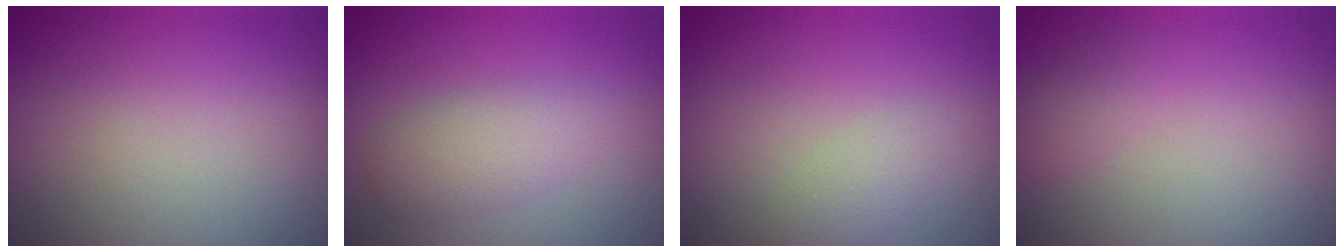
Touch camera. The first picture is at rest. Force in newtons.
{"total": 3.2, "press": 3.2, "slide": 0.0}
{"total": 1.8, "press": 1.8, "slide": 0.1}
{"total": 1.3, "press": 1.3, "slide": 0.1}